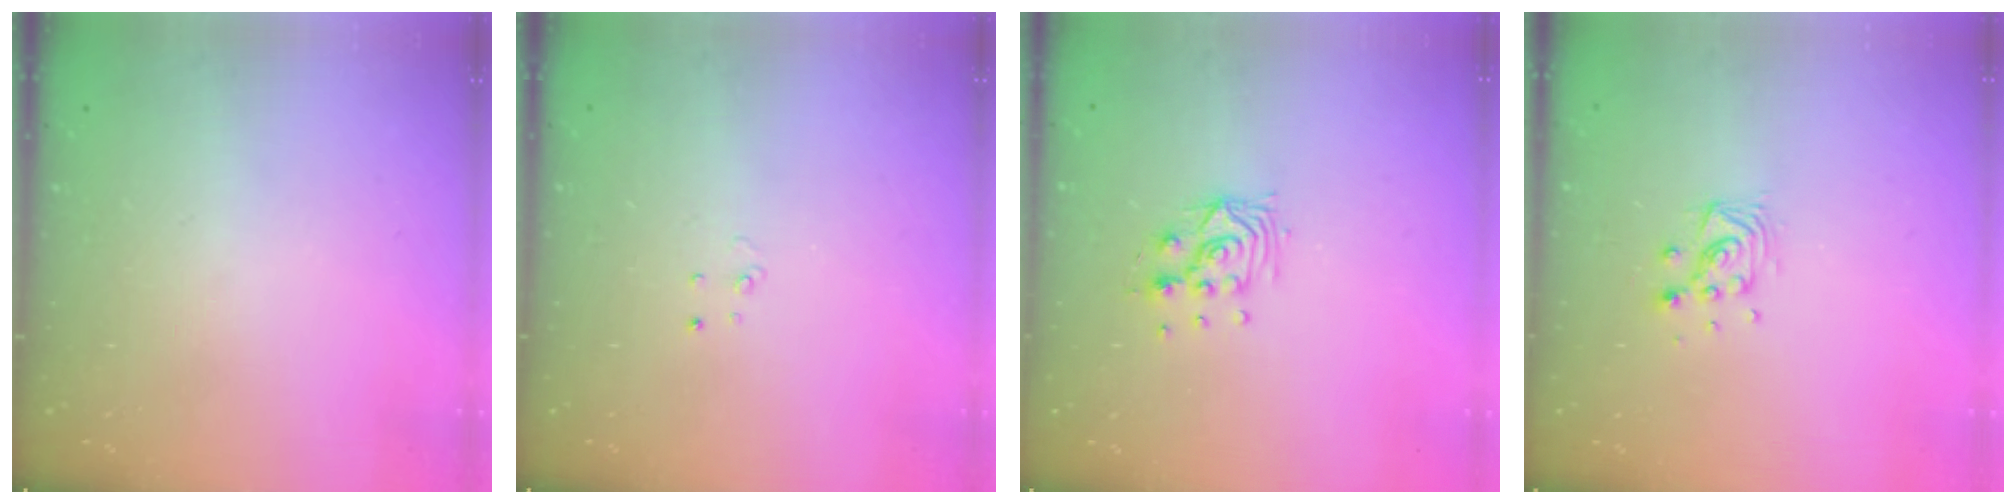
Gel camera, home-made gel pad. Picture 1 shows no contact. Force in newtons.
{"total": 2.6, "press": 2.6, "slide": 0.2}
{"total": 8.3, "press": 8.3, "slide": 0.7}
{"total": 7.8, "press": 7.8, "slide": 0.3}